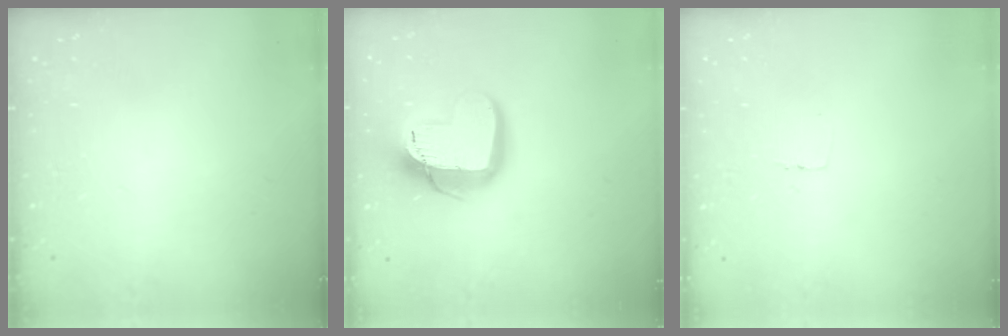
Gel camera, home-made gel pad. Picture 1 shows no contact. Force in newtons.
{"total": 18.9, "press": 18.8, "slide": 1.5}
{"total": 2.3, "press": 2.3, "slide": 0.1}